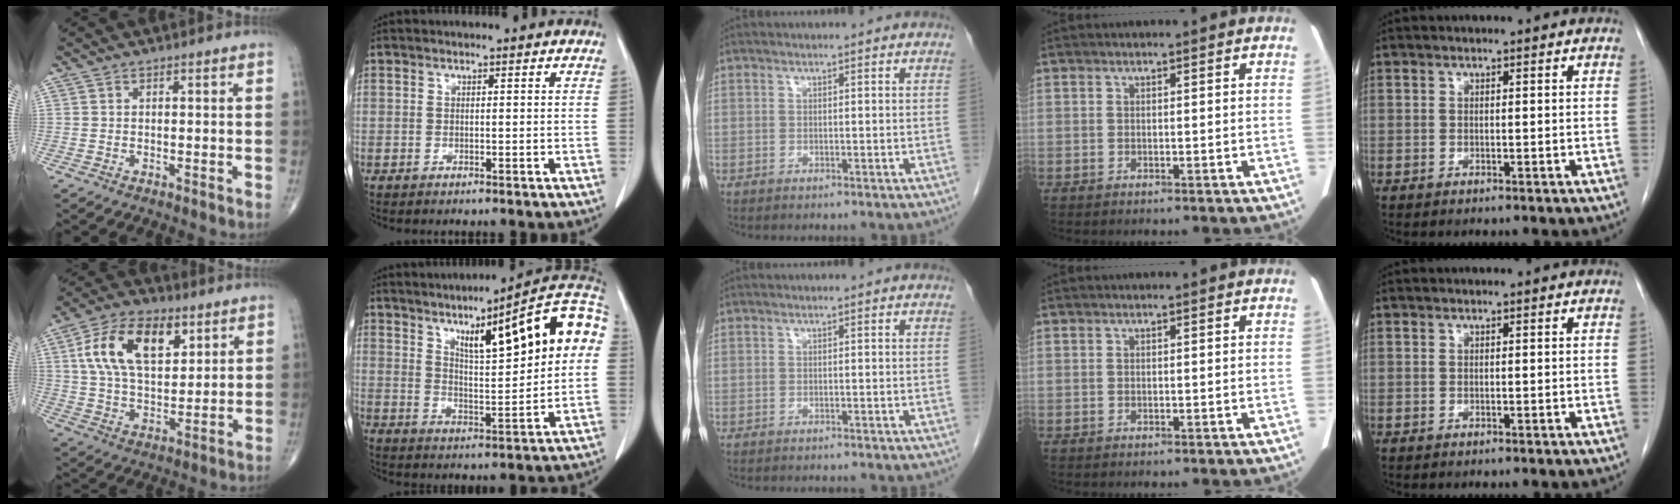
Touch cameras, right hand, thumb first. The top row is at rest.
{"thumb": {"total": 15.9, "force": [5.9, 8.8, 11.8], "torque": [-0.195, -0.007, 0.107]}, "index": {"total": 18.2, "force": [5.9, 3.1, 17.0], "torque": [-0.241, 0.026, 0.082]}, "middle": {"total": 4.7, "force": [-4.3, 1.0, 1.7], "torque": [-0.018, -0.003, -0.053]}}